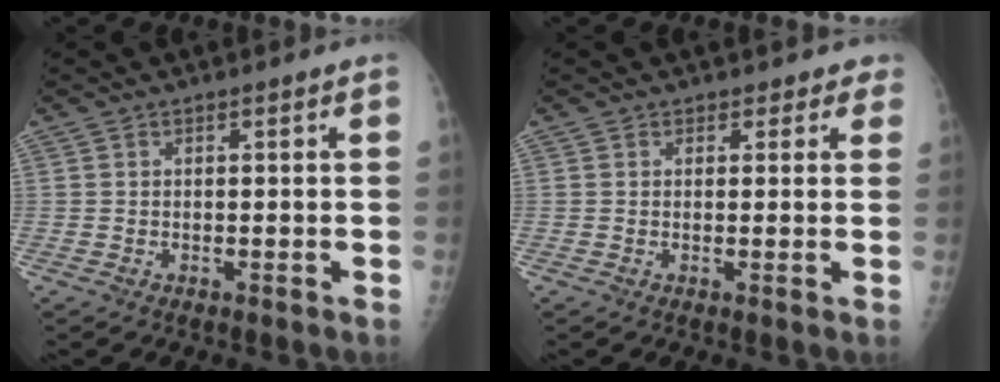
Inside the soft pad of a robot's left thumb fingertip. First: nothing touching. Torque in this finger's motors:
{"motor_torque": [-0.59, -0.08, -0.07, -0.10, 0.00]}